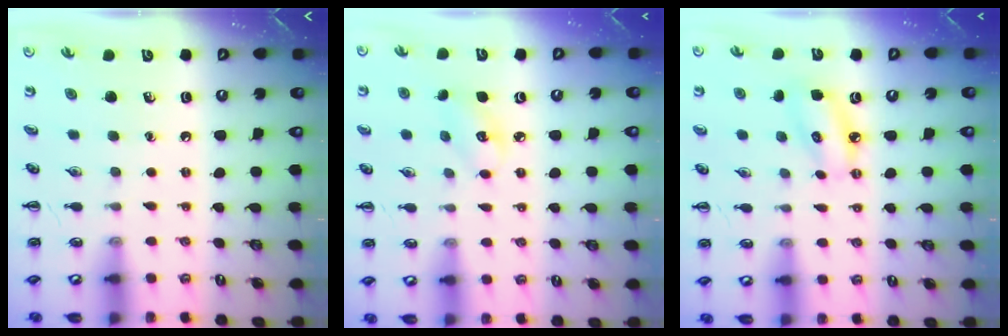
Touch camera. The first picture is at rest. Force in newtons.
{"total": 4.4, "press": 4.3, "slide": 0.9}
{"total": 7.2, "press": 7.0, "slide": 1.8}